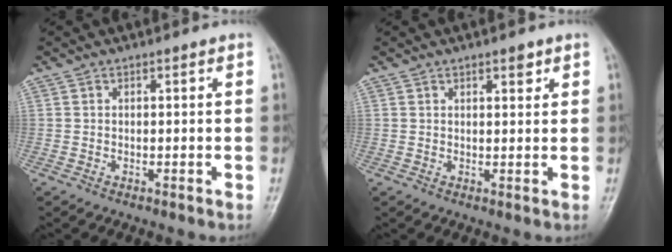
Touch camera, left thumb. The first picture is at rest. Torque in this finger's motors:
{"motor_torque": [-0.13, -0.14, -0.09, -0.10, -0.02]}